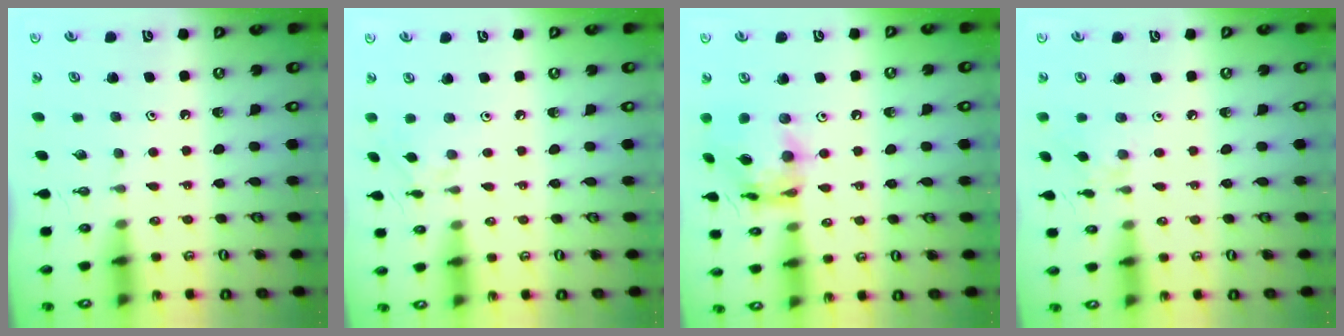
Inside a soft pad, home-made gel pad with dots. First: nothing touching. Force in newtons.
{"total": 1.6, "press": 1.5, "slide": 0.4}
{"total": 14.0, "press": 14.0, "slide": 1.4}
{"total": 2.4, "press": 2.3, "slide": 0.5}